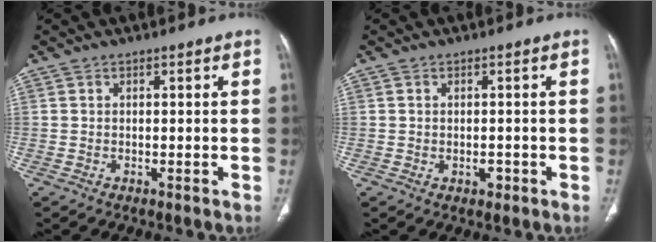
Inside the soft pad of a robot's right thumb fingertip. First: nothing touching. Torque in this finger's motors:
{"motor_torque": [-0.30, 0.09, -0.01, -0.10, -0.03]}